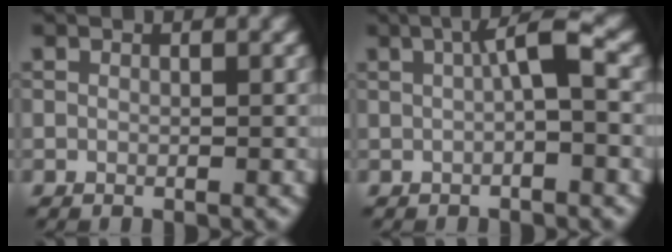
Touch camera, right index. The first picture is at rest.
{"total": 3.2, "force": [0.3, 0.4, 3.2], "torque": [-0.053, 0.011, 0.001]}